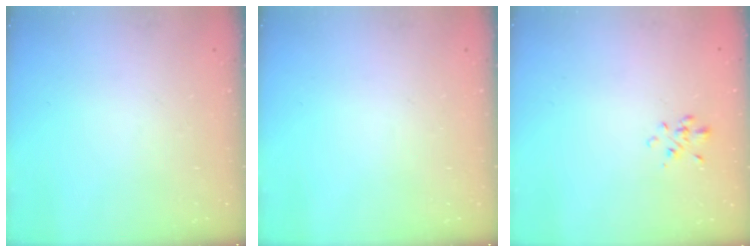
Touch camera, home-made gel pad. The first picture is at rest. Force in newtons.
{"total": 0.0}
{"total": 1.6, "press": 1.5, "slide": 0.6}